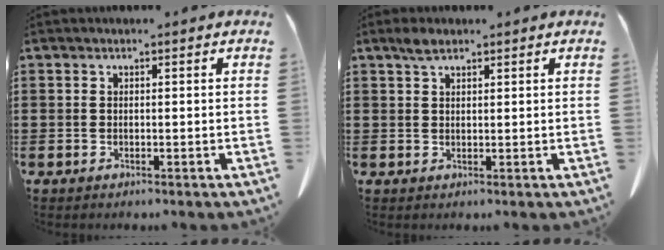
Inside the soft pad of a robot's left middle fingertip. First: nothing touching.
{"total": 2.1, "force": [1.5, 0.8, 1.3], "torque": [-0.030, 0.001, 0.028]}